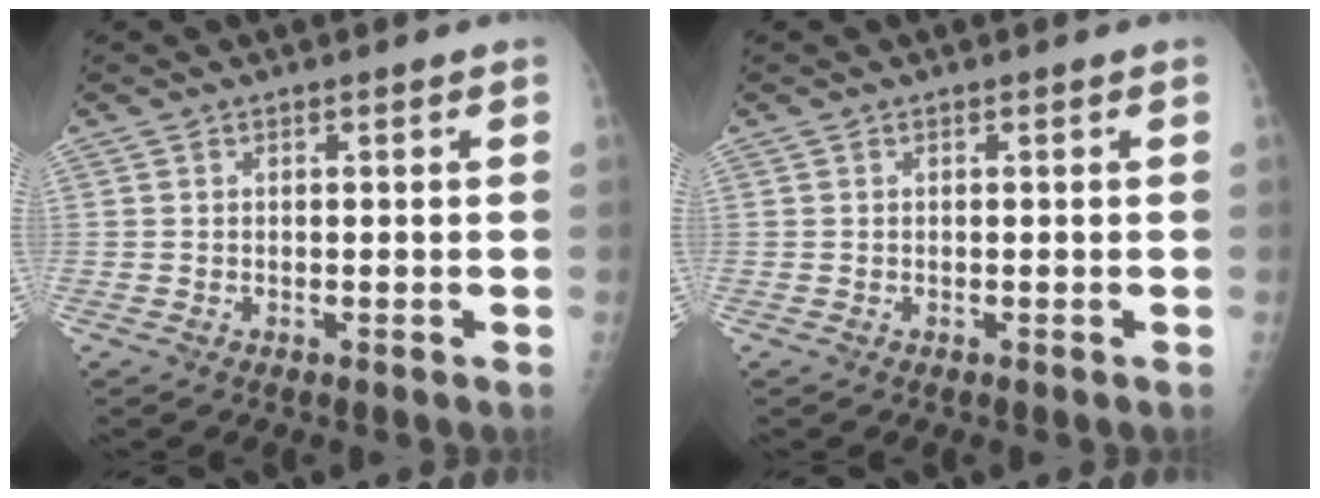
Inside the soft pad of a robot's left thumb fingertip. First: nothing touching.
{"total": 0.0}